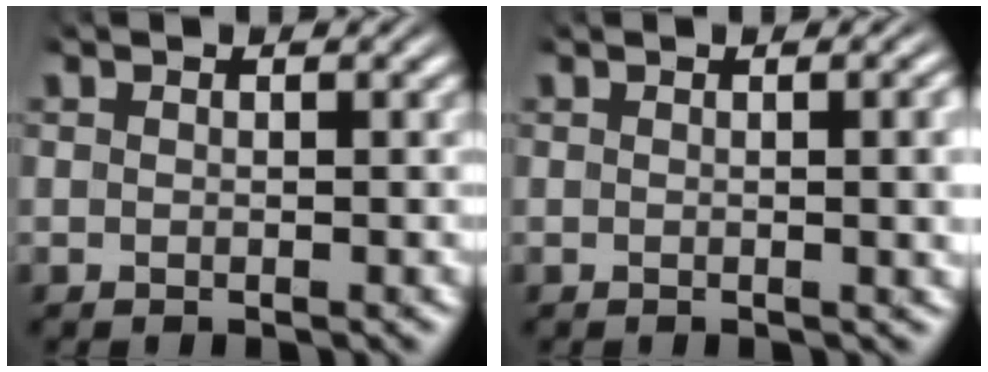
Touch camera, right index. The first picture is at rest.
{"total": 1.4, "force": [0.2, 0.2, 1.4], "torque": [-0.018, 0.003, 0.002]}